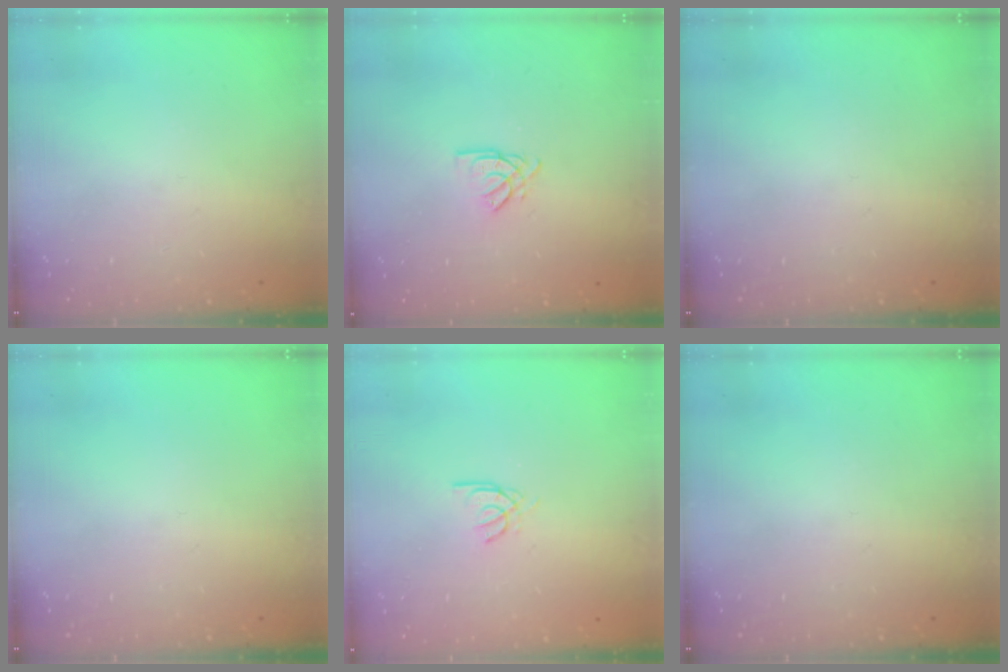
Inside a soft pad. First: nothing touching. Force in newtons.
{"total": 2.6, "press": 2.6, "slide": 0.1}
{"total": 0.0}
{"total": 0.0}
{"total": 2.6, "press": 2.6, "slide": 0.4}
{"total": 0.0}